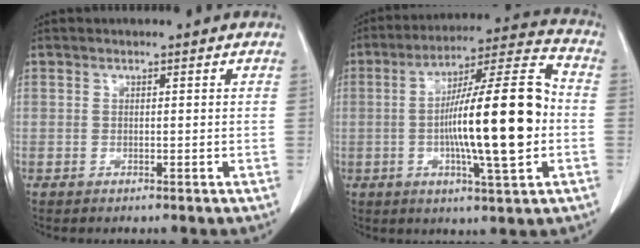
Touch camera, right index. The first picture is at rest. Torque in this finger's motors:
{"motor_torque": [1.55, 0.59, 0.53, 0.18]}